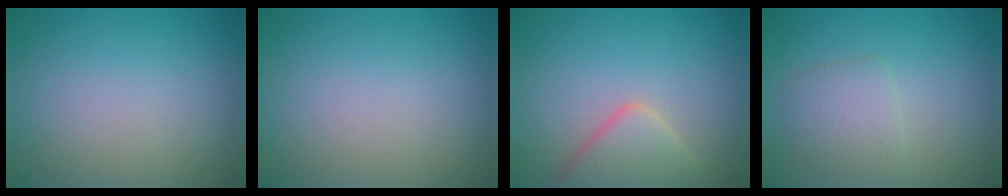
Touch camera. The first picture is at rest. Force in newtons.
{"total": 0.0}
{"total": 4.2, "press": 4.2, "slide": 0.3}
{"total": 2.3, "press": 2.3, "slide": 0.0}